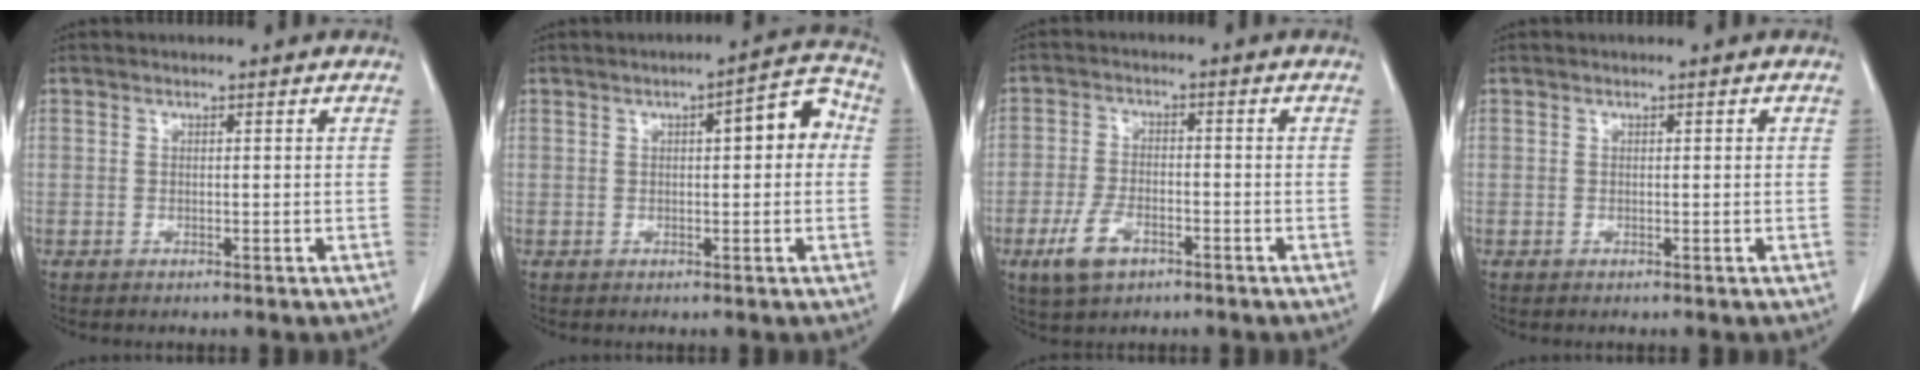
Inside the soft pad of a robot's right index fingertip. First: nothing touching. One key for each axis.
{"total": 6.3, "fx": 1.0, "fy": 1.8, "fz": 6.0, "tx": -0.072, "ty": 0.028, "tz": 0.007}
{"total": 6.0, "fx": -3.2, "fy": 3.0, "fz": 4.2, "tx": -0.090, "ty": -0.005, "tz": -0.054}
{"total": 0.0}